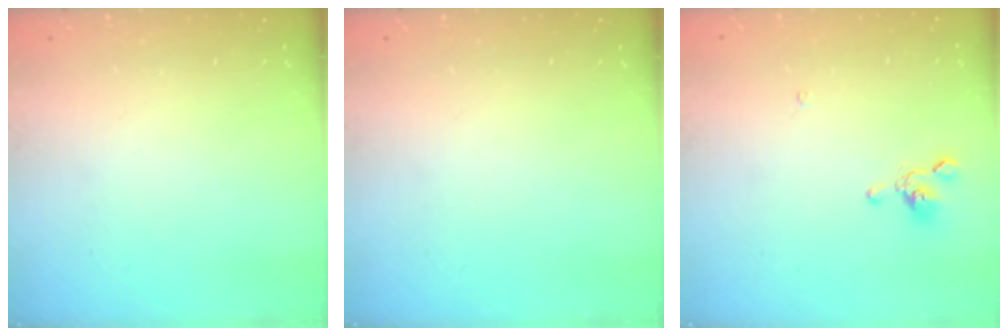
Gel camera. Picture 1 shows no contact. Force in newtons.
{"total": 0.0}
{"total": 0.8, "press": 0.5, "slide": 0.7}